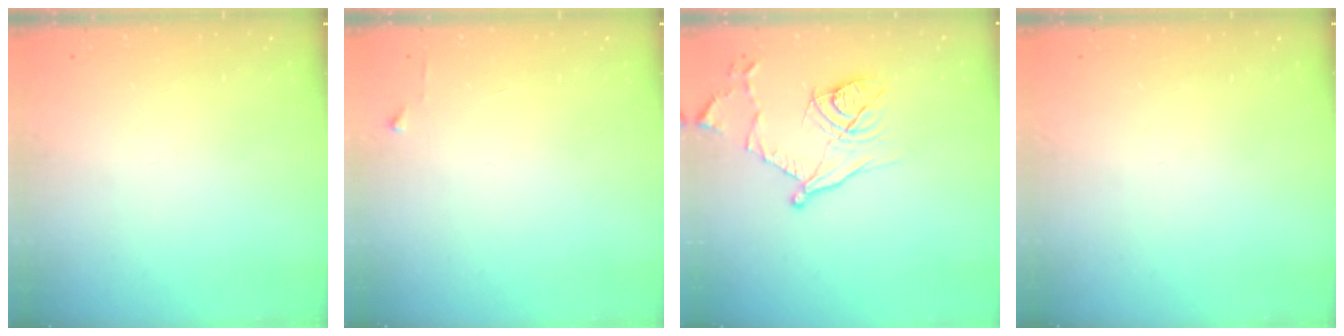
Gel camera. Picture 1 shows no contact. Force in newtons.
{"total": 3.2, "press": 3.1, "slide": 0.4}
{"total": 13.8, "press": 13.7, "slide": 1.8}
{"total": 0.0}